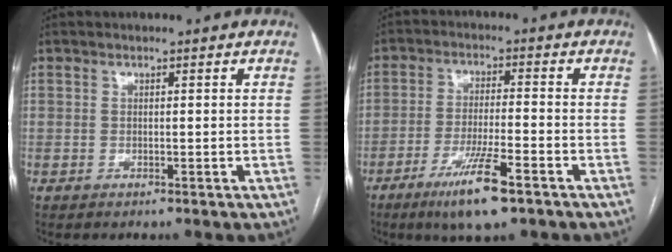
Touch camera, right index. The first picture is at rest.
{"total": 9.2, "force": [-5.6, 0.8, 7.3], "torque": [-0.136, -0.019, -0.092]}